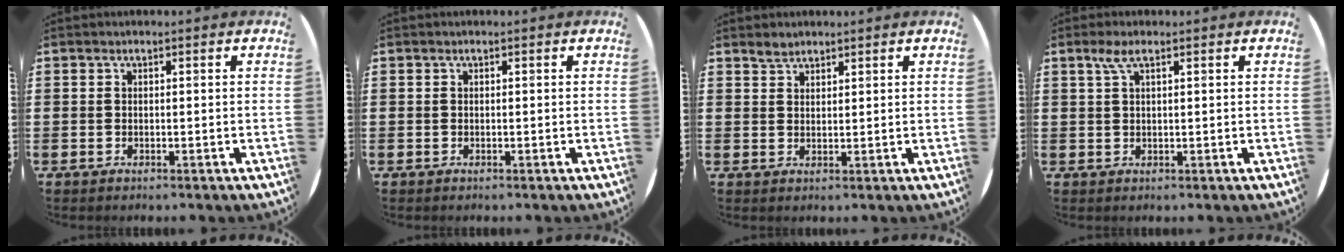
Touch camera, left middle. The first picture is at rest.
{"total": 0.0}
{"total": 1.9, "force": [1.8, 0.7, 0.1], "torque": [-0.003, 0.003, 0.035]}
{"total": 2.4, "force": [1.3, 0.5, 1.9], "torque": [-0.041, 0.006, 0.021]}